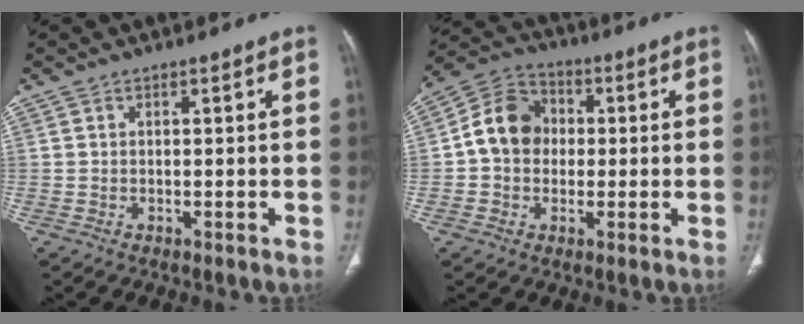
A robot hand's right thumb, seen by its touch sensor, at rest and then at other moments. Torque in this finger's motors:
{"motor_torque": [0.72, 0.90, 0.49, -0.41, 0.09]}